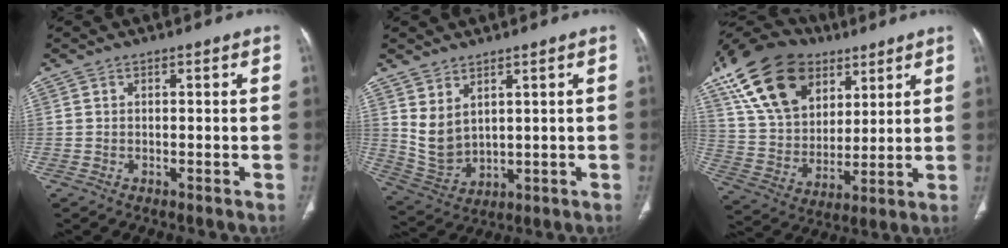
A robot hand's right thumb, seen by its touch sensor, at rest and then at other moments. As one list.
[{"total": 7.0, "force": [3.2, 4.3, 4.6], "torque": [-0.072, -0.021, 0.084]}, {"total": 22.5, "force": [11.4, 14.8, 12.5], "torque": [-0.218, -0.013, 0.204]}]